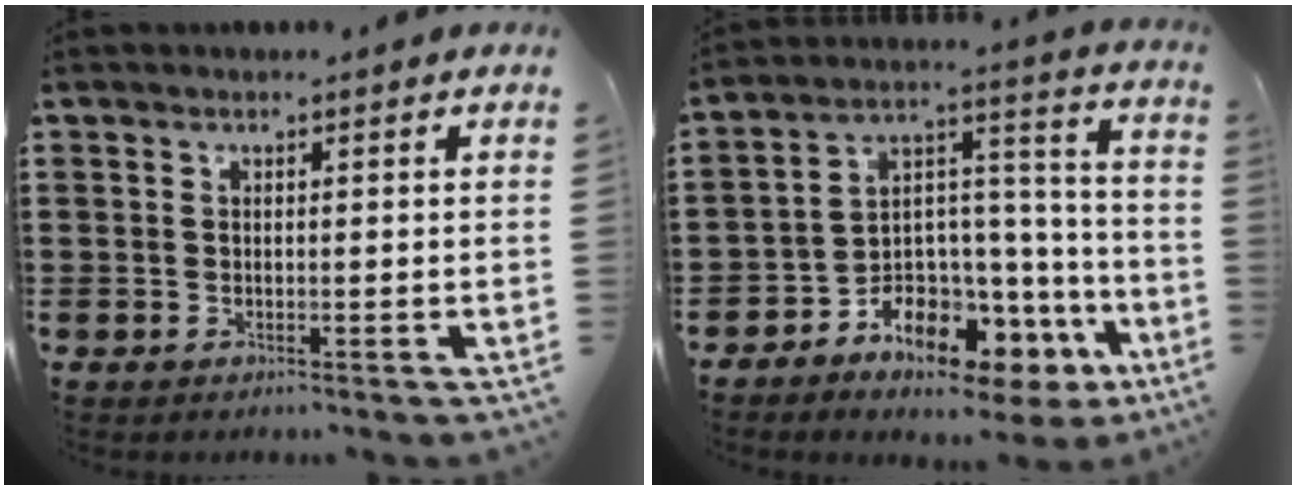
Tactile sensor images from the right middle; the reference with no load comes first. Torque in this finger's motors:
{"motor_torque": [2.14, 0.00, 0.63, 0.21]}